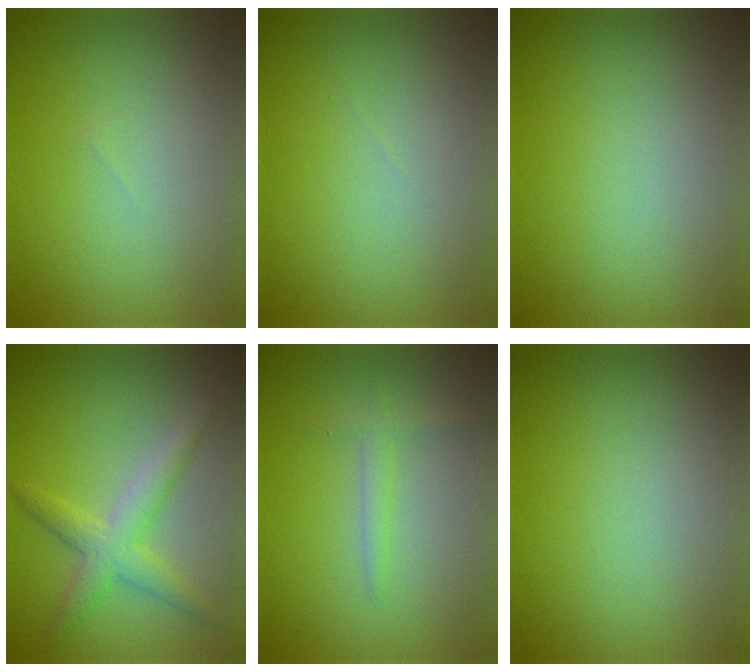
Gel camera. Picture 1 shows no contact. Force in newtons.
{"total": 0.0}
{"total": 0.0}
{"total": 3.6, "press": 3.6, "slide": 0.1}
{"total": 1.5, "press": 1.5, "slide": 0.1}
{"total": 0.0}